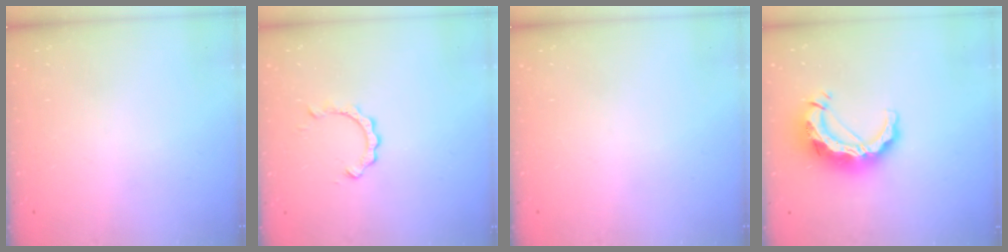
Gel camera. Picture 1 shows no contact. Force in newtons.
{"total": 2.4, "press": 2.4, "slide": 0.3}
{"total": 0.0}
{"total": 12.9, "press": 12.8, "slide": 1.4}